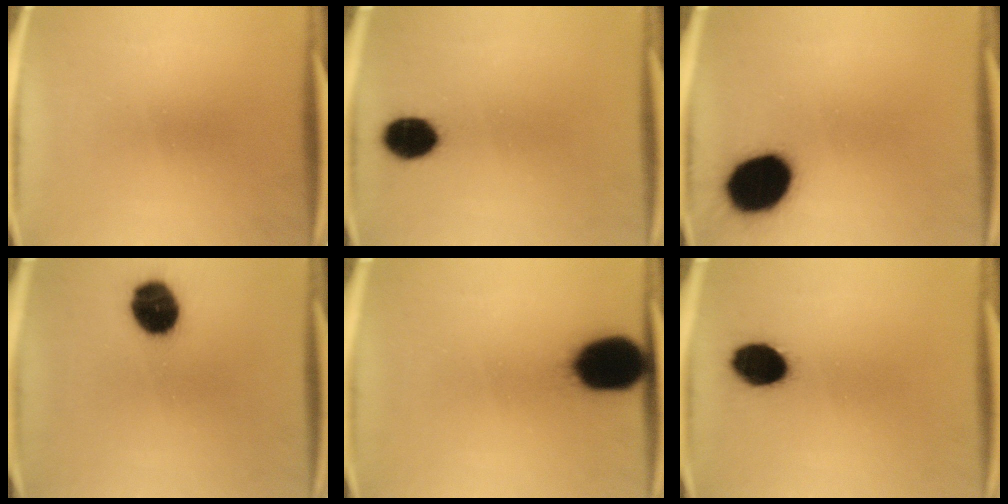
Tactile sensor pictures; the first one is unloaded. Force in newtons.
{"total": 7.9}
{"total": 17.7}
{"total": 11.9}
{"total": 17.1}
{"total": 9.6}